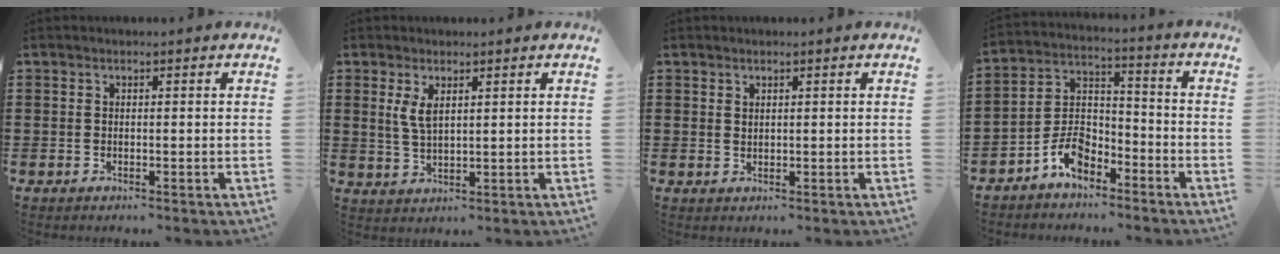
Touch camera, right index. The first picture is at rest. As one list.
[{"total": 3.3, "force": [1.4, 1.3, 2.7], "torque": [-0.058, 0.004, 0.024]}, {"total": 0.7, "force": [0.6, 0.3, 0.2], "torque": [-0.005, 0.001, 0.012]}, {"total": 6.4, "force": [-4.7, 3.5, 2.7], "torque": [-0.067, 0.016, -0.095]}]